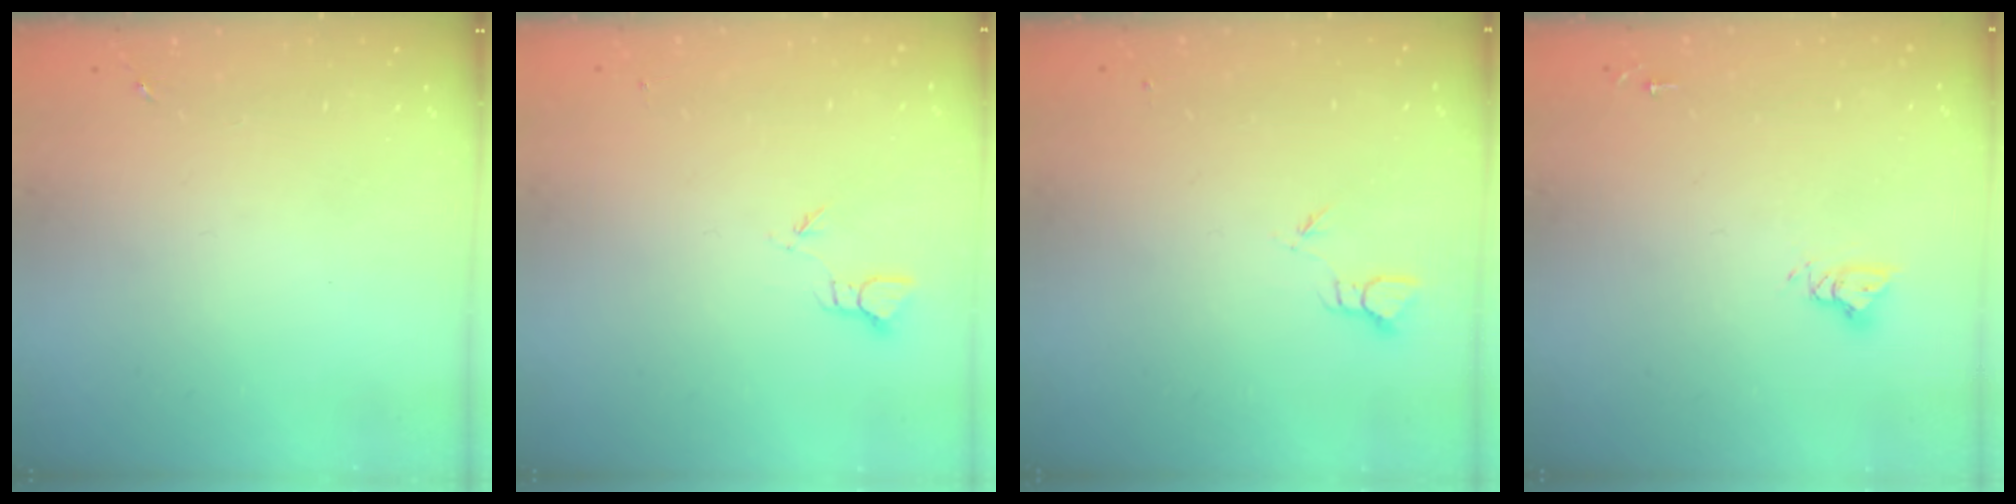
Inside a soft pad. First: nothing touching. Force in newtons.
{"total": 2.4, "press": 2.4, "slide": 0.2}
{"total": 2.0, "press": 2.0, "slide": 0.1}
{"total": 4.9, "press": 4.9, "slide": 0.3}